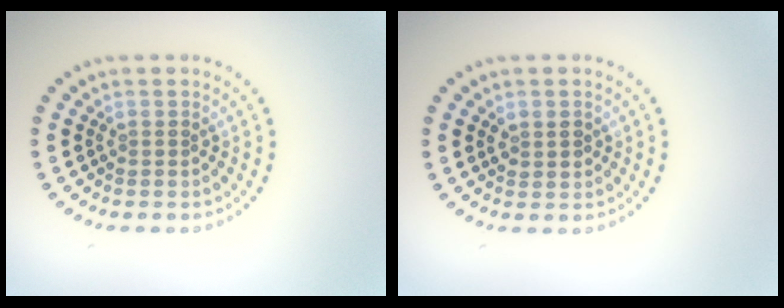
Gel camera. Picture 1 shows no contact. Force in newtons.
{"total": 1.6, "press": 1.5, "slide": 0.5}